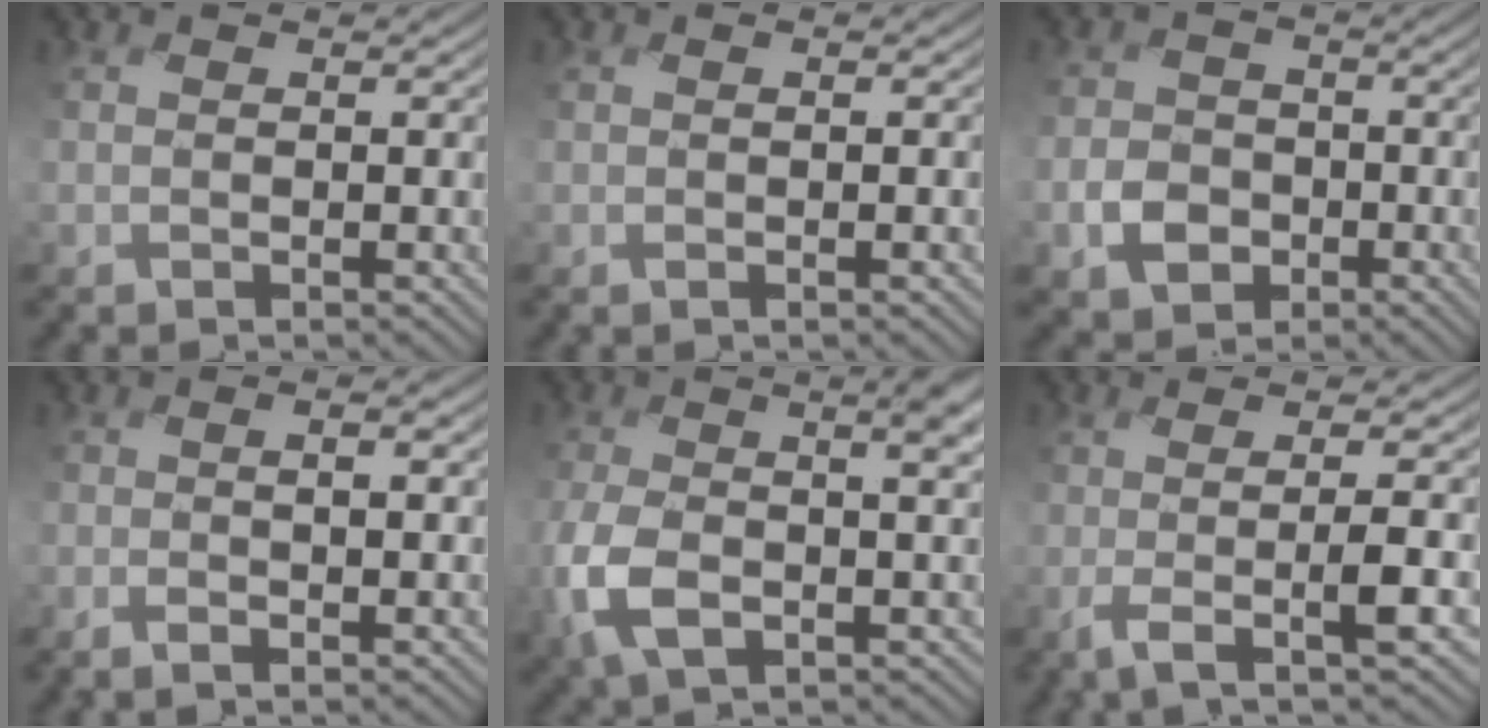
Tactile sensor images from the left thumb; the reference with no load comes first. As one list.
[{"total": 0.9, "force": [0.0, 0.0, 0.9], "torque": [-0.009, 0.001, -0.005]}, {"total": 4.0, "force": [-2.2, 3.2, 0.8], "torque": [-0.012, -0.005, -0.055]}, {"total": 2.1, "force": [-0.4, 0.5, 2.0], "torque": [-0.030, -0.001, -0.014]}, {"total": 8.7, "force": [-1.4, 4.4, 7.4], "torque": [-0.162, -0.018, -0.028]}, {"total": 5.7, "force": [-1.4, 0.5, 5.6], "torque": [-0.088, 0.007, -0.035]}]